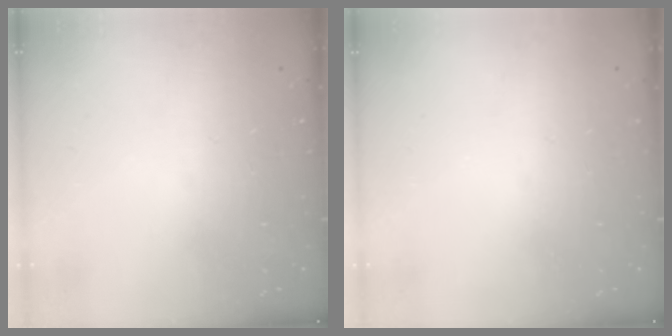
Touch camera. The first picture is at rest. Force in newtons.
{"total": 0.0}